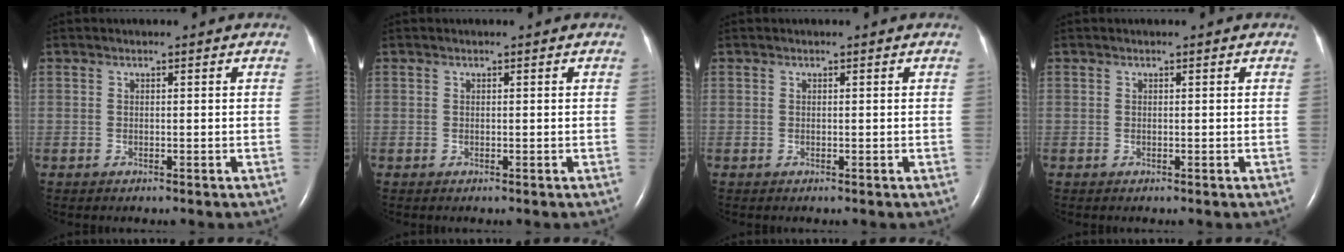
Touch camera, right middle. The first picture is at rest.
{"total": 0.0}
{"total": 0.0}
{"total": 0.0}